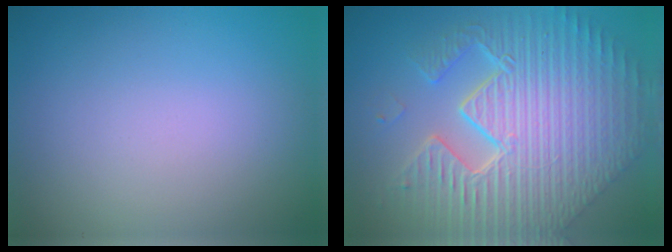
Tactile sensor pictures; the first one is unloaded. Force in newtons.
{"total": 11.4, "press": 7.4, "slide": 8.7}